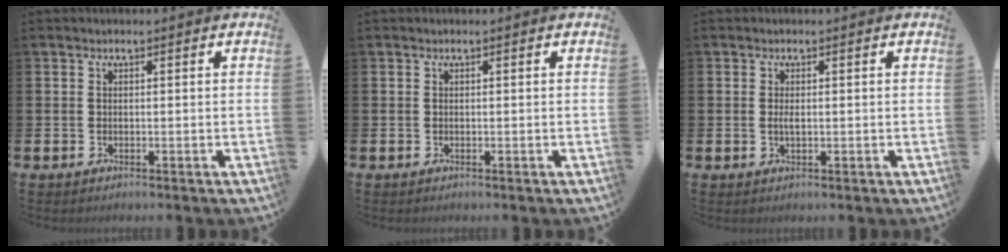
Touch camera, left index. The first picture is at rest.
{"total": 0.0}
{"total": 1.0, "force": [0.1, 0.4, 0.9], "torque": [-0.019, 0.003, 0.000]}